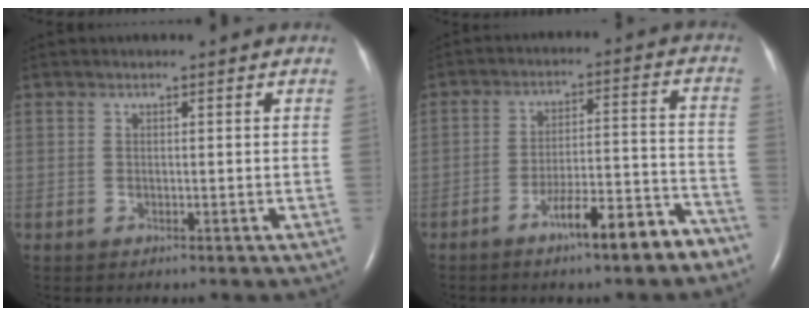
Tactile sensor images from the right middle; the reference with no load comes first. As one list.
[{"total": 10.0, "force": [-7.2, 1.3, 6.8], "torque": [-0.099, 0.016, -0.106]}]